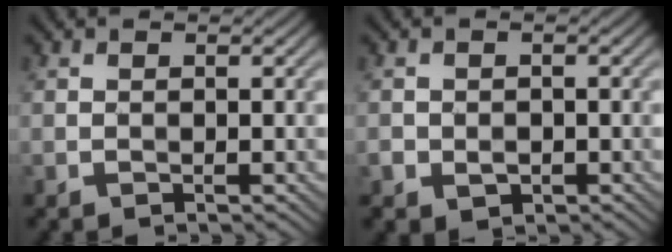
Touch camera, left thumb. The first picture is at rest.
{"total": 2.2, "force": [-0.8, 1.8, 1.1], "torque": [-0.023, -0.011, -0.015]}